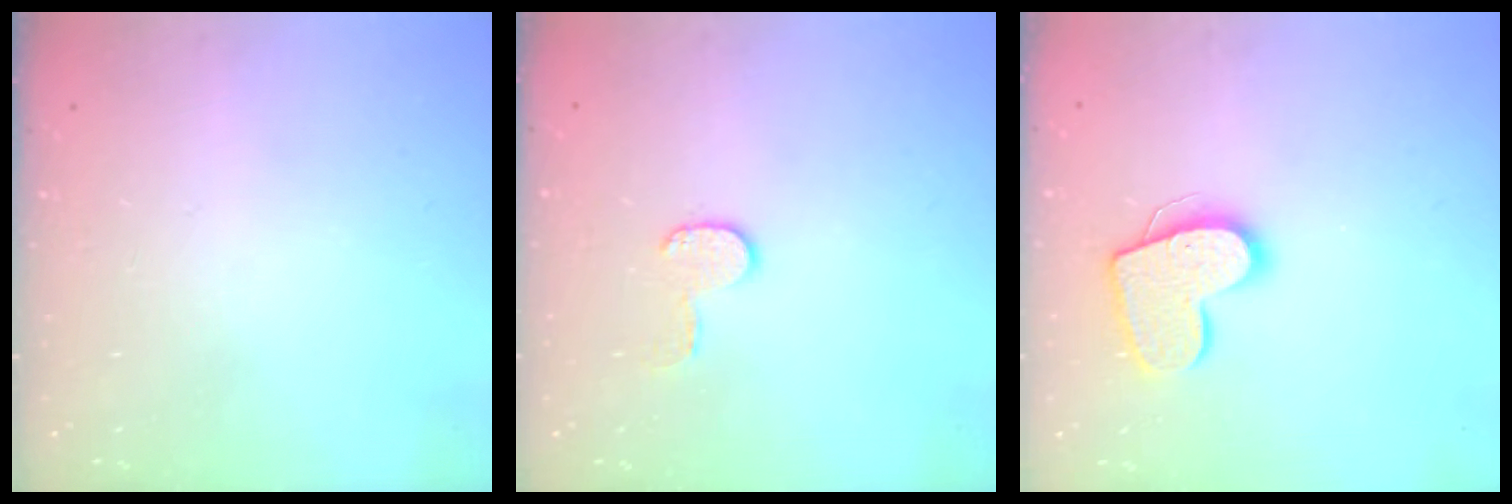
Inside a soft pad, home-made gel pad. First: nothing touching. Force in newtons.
{"total": 5.9, "press": 5.9, "slide": 0.4}
{"total": 13.5, "press": 13.5, "slide": 0.9}